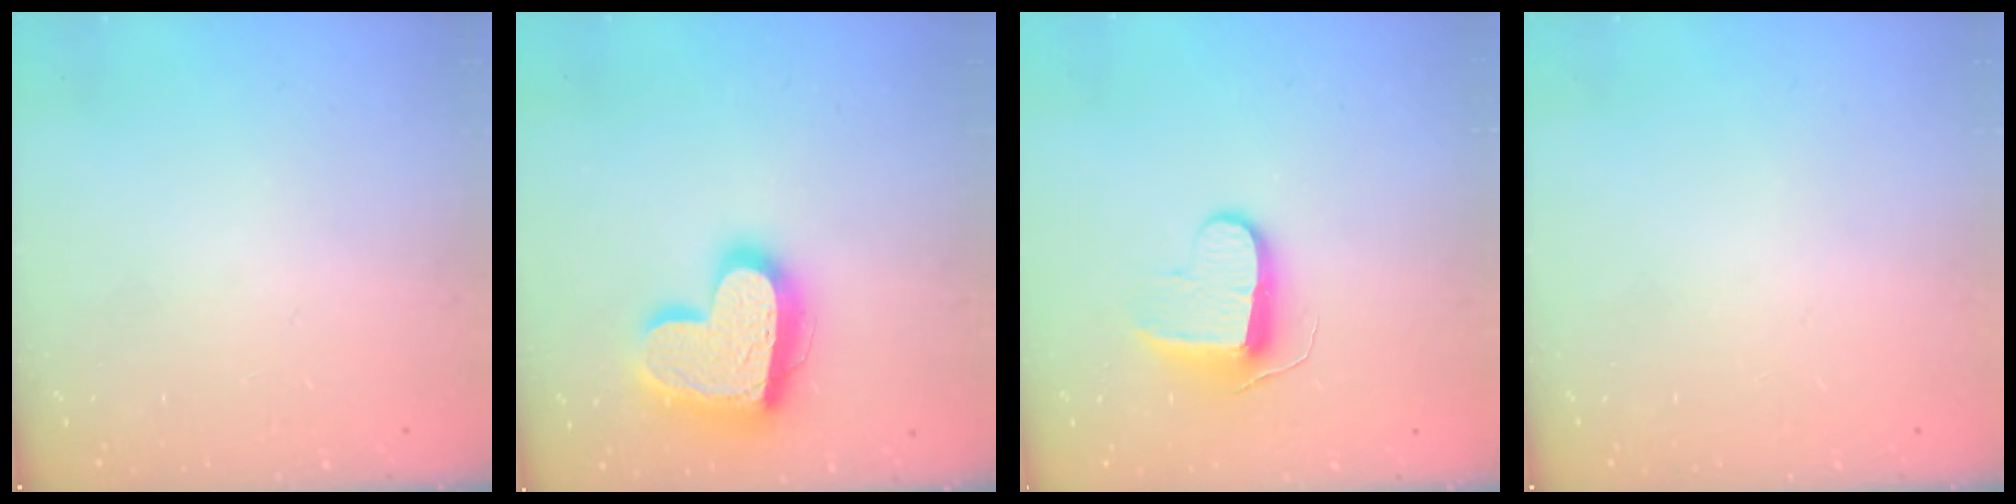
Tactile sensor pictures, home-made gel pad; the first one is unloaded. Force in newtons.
{"total": 19.9, "press": 19.9, "slide": 1.1}
{"total": 9.3, "press": 9.3, "slide": 0.0}
{"total": 0.0}